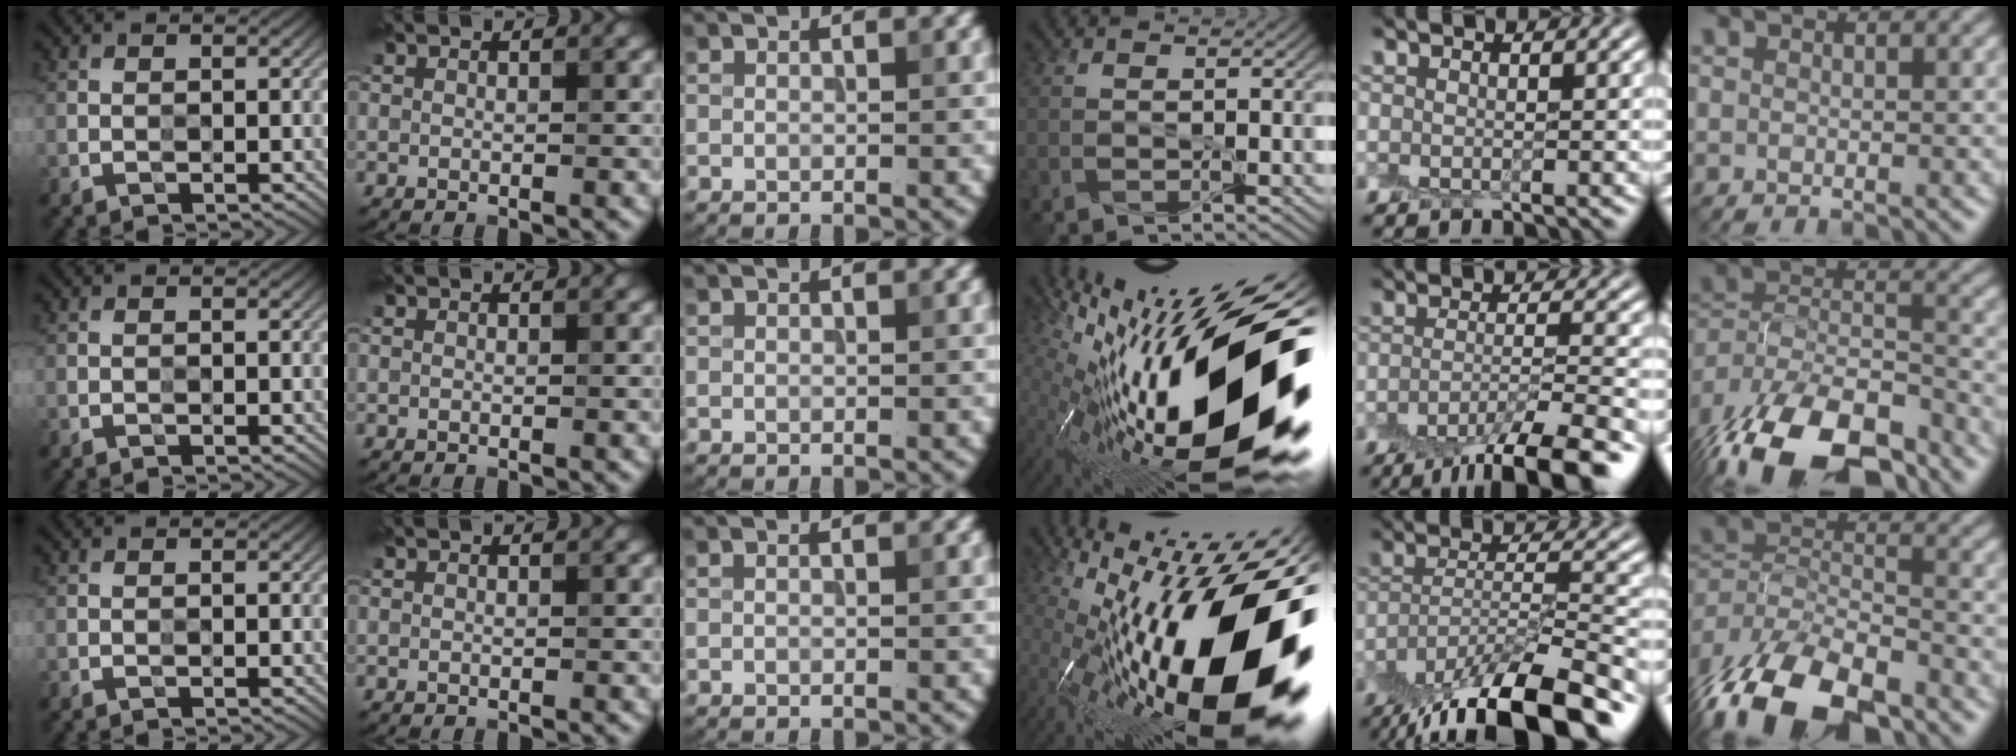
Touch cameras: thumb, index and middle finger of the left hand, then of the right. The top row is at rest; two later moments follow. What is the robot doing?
{"motion": "peel", "object": "plastic wrap"}